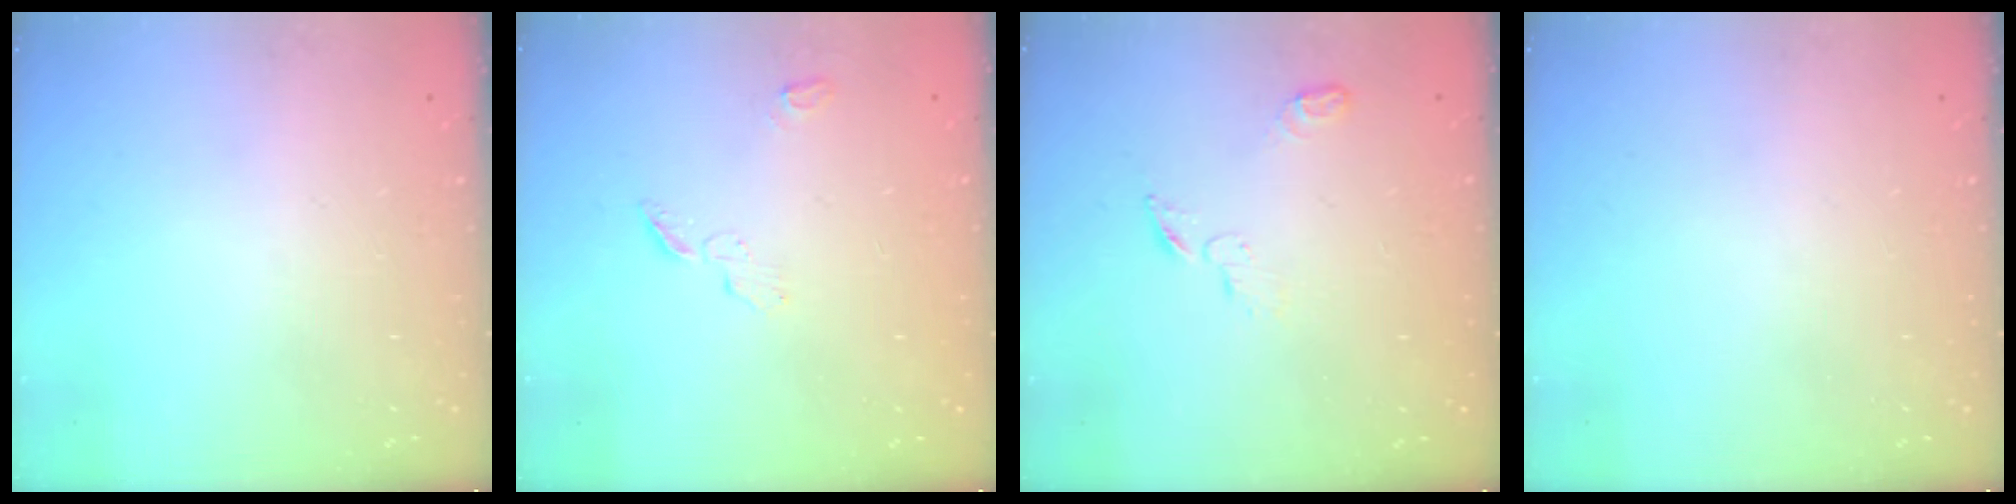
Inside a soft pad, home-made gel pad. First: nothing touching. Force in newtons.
{"total": 3.8, "press": 3.8, "slide": 0.4}
{"total": 4.6, "press": 4.5, "slide": 0.5}
{"total": 0.0}